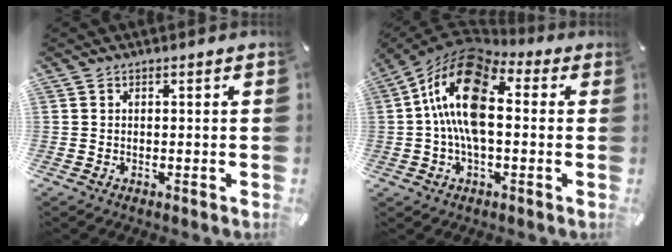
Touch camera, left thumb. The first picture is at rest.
{"total": 17.3, "force": [1.8, 9.5, 14.4], "torque": [-0.282, -0.005, 0.028]}